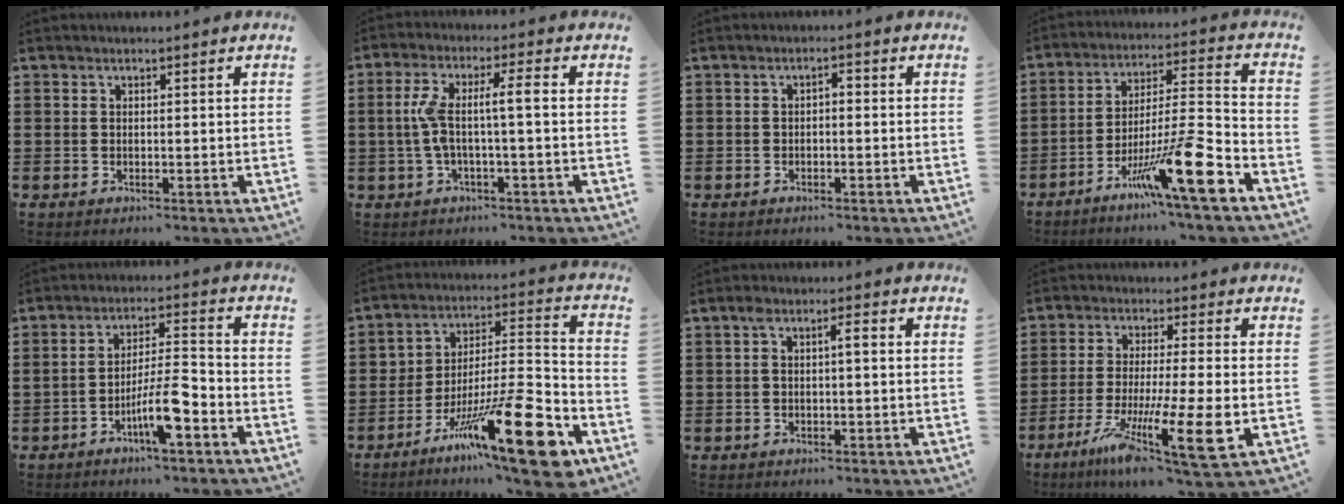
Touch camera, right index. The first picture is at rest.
{"total": 6.4, "force": [-0.5, 0.8, 6.3], "torque": [-0.137, -0.005, -0.021]}
{"total": 1.1, "force": [-0.9, 0.3, 0.6], "torque": [-0.015, 0.000, -0.019]}
{"total": 15.6, "force": [-9.4, 1.7, 12.4], "torque": [-0.199, 0.014, -0.156]}
{"total": 8.0, "force": [-3.9, 1.6, 6.8], "torque": [-0.130, -0.001, -0.073]}
{"total": 19.9, "force": [-12.0, 3.3, 15.6], "torque": [-0.247, 0.042, -0.185]}
{"total": 2.5, "force": [0.1, 0.7, 2.4], "torque": [-0.046, 0.006, -0.002]}
{"total": 12.5, "force": [-5.1, 1.2, 11.4], "torque": [-0.222, -0.010, -0.090]}